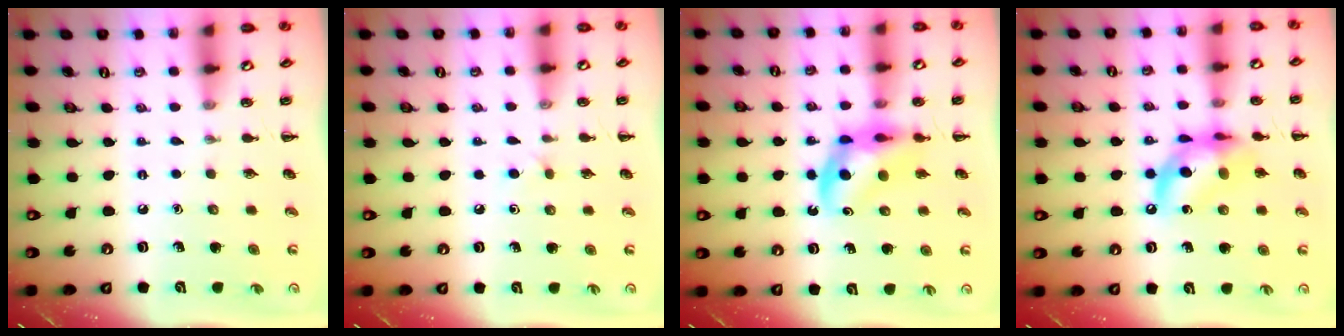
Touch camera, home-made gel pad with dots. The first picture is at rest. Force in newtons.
{"total": 2.8, "press": 2.7, "slide": 1.0}
{"total": 8.7, "press": 8.2, "slide": 2.8}
{"total": 13.3, "press": 12.9, "slide": 3.3}